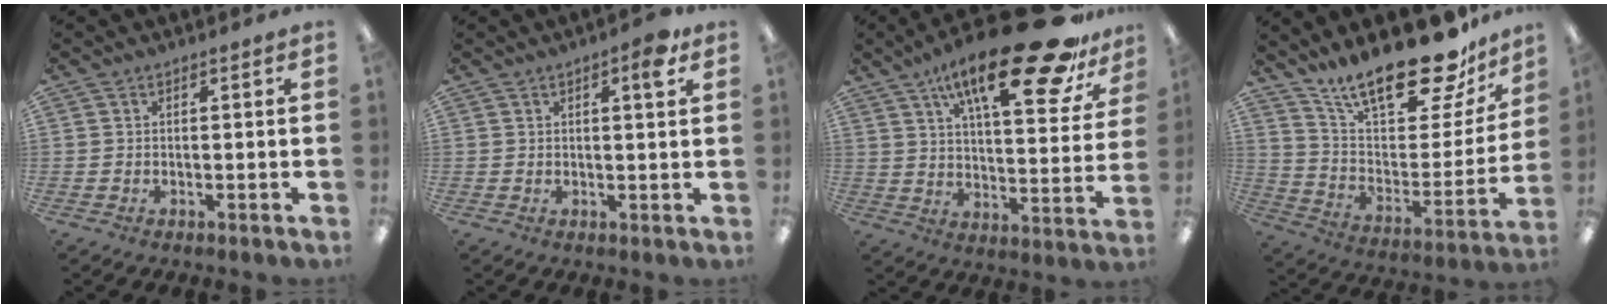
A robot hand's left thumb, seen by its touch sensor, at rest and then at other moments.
{"total": 3.8, "force": [2.1, 0.9, 3.0], "torque": [-0.041, -0.005, 0.031]}
{"total": 25.5, "force": [16.2, 7.9, 18.0], "torque": [-0.271, -0.095, 0.256]}
{"total": 24.0, "force": [19.2, 7.6, 12.3], "torque": [-0.199, -0.131, 0.329]}